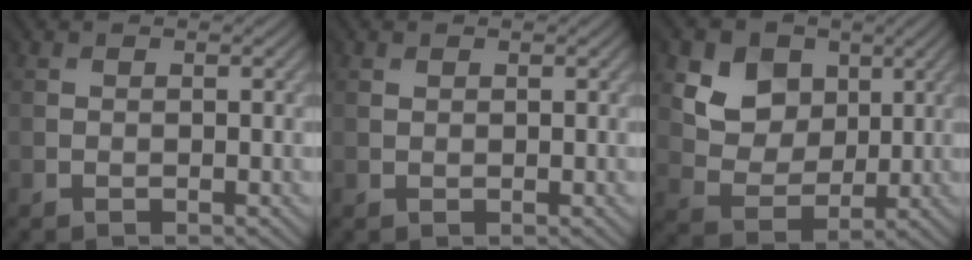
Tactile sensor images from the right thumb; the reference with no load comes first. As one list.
[{"total": 0.8, "force": [0.7, 0.3, -0.2], "torque": [0.002, -0.001, 0.015]}, {"total": 8.3, "force": [4.5, 6.3, 2.9], "torque": [-0.086, -0.011, 0.091]}]